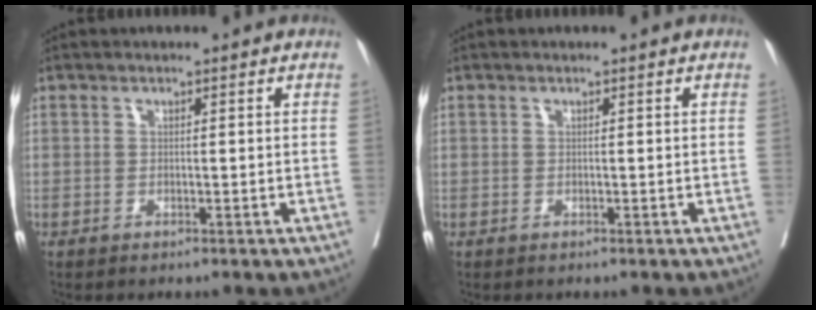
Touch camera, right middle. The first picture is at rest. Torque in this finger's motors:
{"motor_torque": [-0.79, 0.28, -0.25, -0.08]}